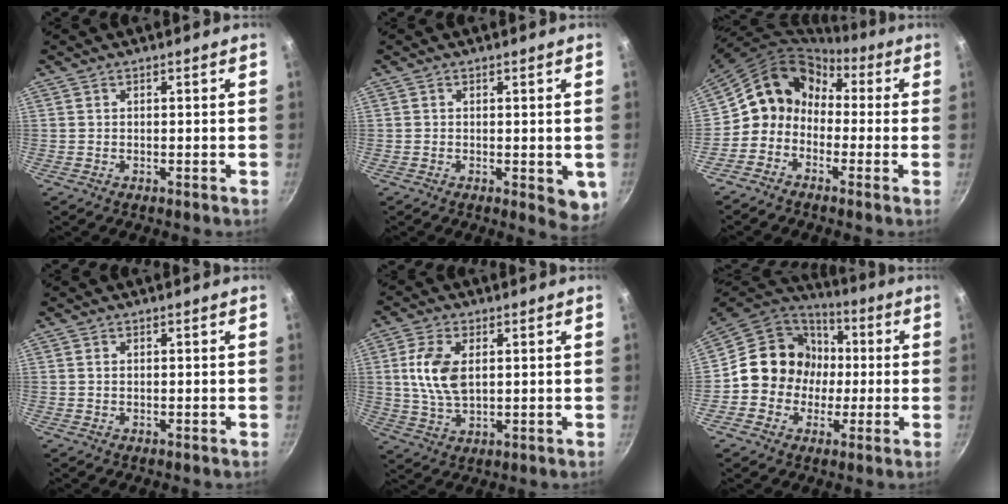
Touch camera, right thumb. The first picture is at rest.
{"total": 4.7, "force": [-0.5, 2.5, 4.0], "torque": [-0.042, -0.007, -0.004]}
{"total": 10.6, "force": [-0.8, 9.4, 4.9], "torque": [-0.059, 0.048, -0.046]}
{"total": 0.6, "force": [0.1, 0.4, 0.4], "torque": [-0.007, 0.002, 0.001]}
{"total": 9.2, "force": [1.7, 5.2, 7.5], "torque": [-0.144, -0.005, 0.033]}
{"total": 15.4, "force": [-0.3, 14.2, 5.9], "torque": [-0.056, 0.034, -0.018]}